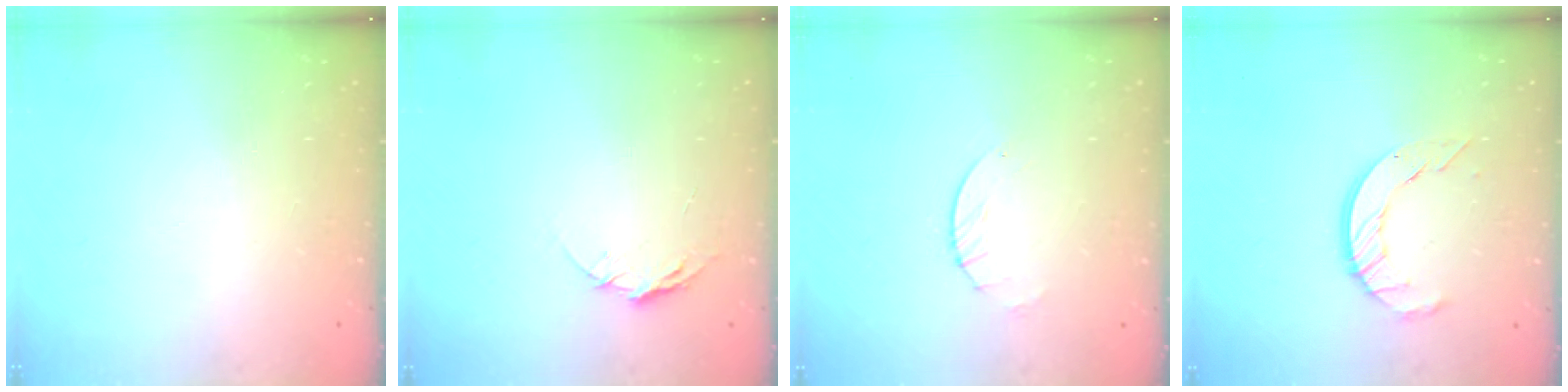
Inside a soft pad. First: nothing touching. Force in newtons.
{"total": 6.5, "press": 6.5, "slide": 0.6}
{"total": 2.6, "press": 2.5, "slide": 0.4}
{"total": 9.3, "press": 9.3, "slide": 0.9}